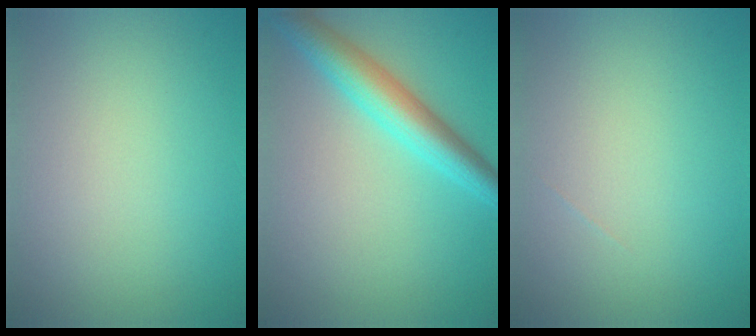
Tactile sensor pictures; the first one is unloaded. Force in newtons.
{"total": 5.2, "press": 5.2, "slide": 0.1}
{"total": 0.0}